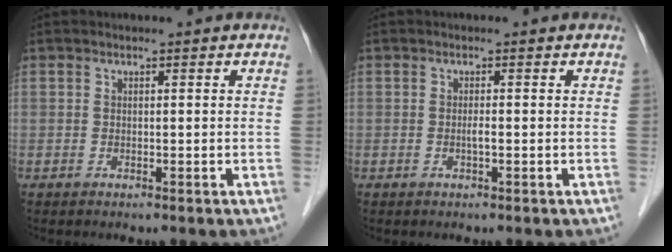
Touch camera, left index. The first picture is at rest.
{"total": 0.8, "force": [-0.2, 0.0, 0.8], "torque": [-0.017, 0.000, -0.004]}